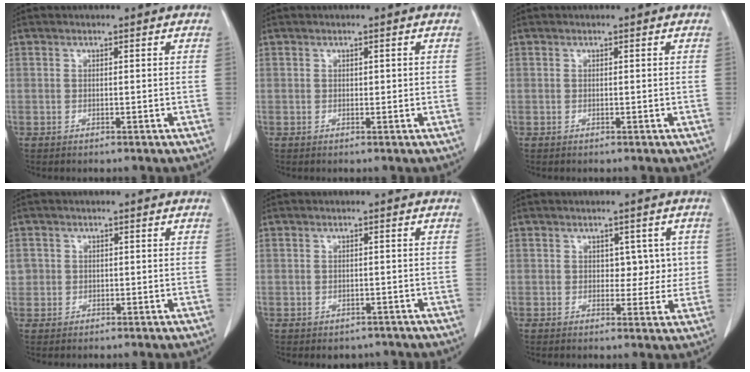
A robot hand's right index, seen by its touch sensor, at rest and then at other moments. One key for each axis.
{"total": 0.8, "fx": 0.2, "fy": 0.4, "fz": 0.6, "tx": -0.008, "ty": -0.001, "tz": 0.005}
{"total": 0.0}
{"total": 2.4, "fx": 0.4, "fy": 2.4, "fz": 0.5, "tx": -0.003, "ty": 0.006, "tz": 0.010}
{"total": 2.3, "fx": -1.5, "fy": 1.8, "fz": 0.4, "tx": -0.002, "ty": 0.005, "tz": -0.015}
{"total": 4.4, "fx": 0.8, "fy": 2.9, "fz": 3.2, "tx": -0.023, "ty": 0.008, "tz": 0.014}